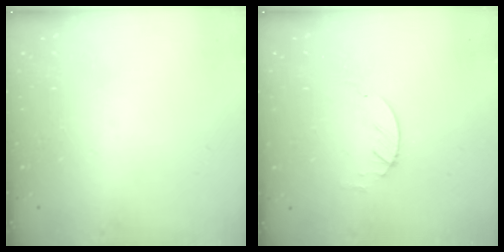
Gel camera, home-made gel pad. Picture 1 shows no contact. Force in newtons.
{"total": 1.9, "press": 1.9, "slide": 0.3}